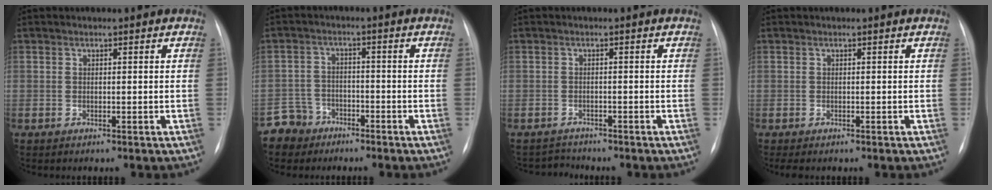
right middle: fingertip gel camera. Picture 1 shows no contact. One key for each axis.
{"total": 4.9, "fx": -3.5, "fy": 3.3, "fz": -0.6, "tx": 0.019, "ty": 0.005, "tz": -0.068}
{"total": 2.4, "fx": -2.1, "fy": 0.2, "fz": -1.0, "tx": 0.021, "ty": -0.011, "tz": -0.033}
{"total": 1.7, "fx": -1.3, "fy": 0.6, "fz": 0.9, "tx": -0.007, "ty": -0.003, "tz": -0.011}